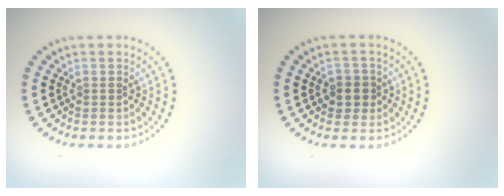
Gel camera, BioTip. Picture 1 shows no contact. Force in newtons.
{"total": 2.0, "press": 1.9, "slide": 0.8}